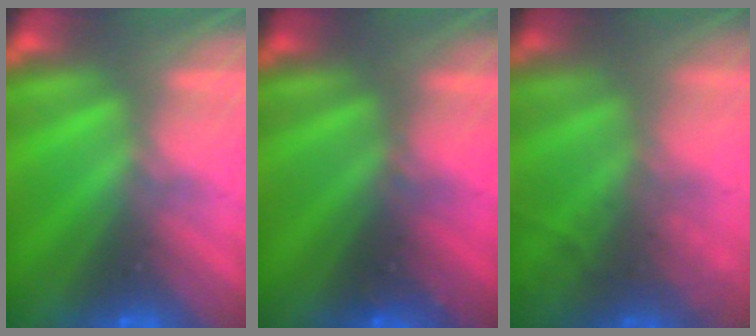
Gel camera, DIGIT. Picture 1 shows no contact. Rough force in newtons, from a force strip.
{"total": 2.4}
{"total": 10.3}